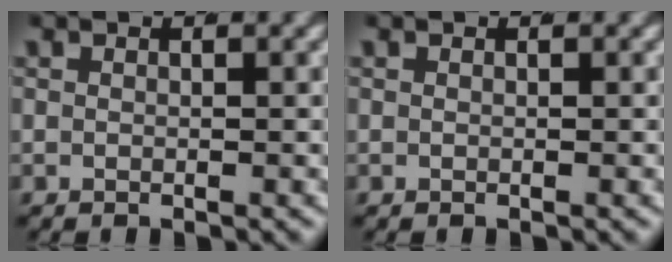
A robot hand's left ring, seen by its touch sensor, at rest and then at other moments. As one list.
[{"total": 0.0}]